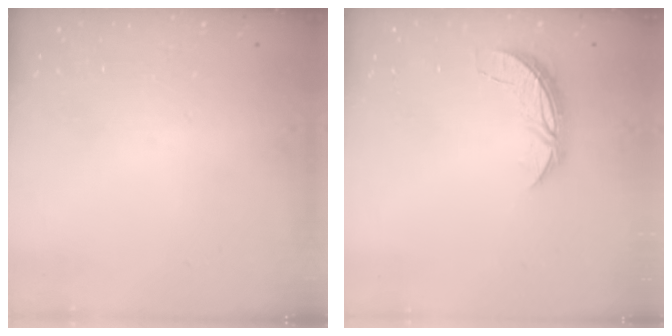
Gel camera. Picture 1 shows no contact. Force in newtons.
{"total": 5.5, "press": 5.5, "slide": 0.3}